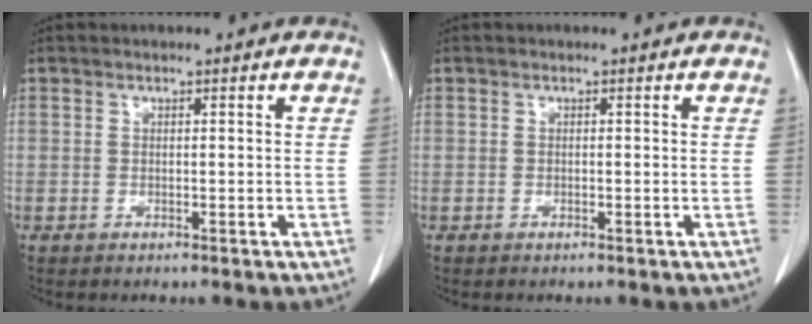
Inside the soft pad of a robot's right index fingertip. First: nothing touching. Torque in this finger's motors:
{"motor_torque": [0.11, 0.10, 0.04, 0.01]}